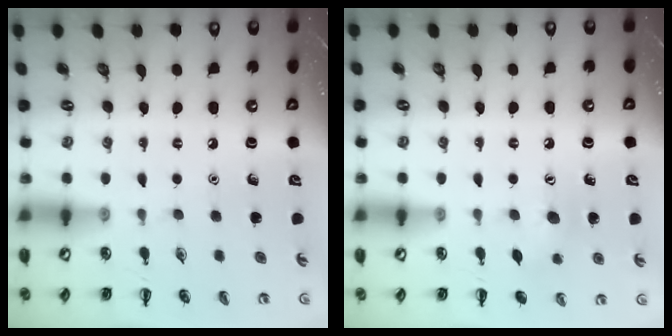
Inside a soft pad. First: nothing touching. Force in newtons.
{"total": 7.0, "press": 6.7, "slide": 1.9}